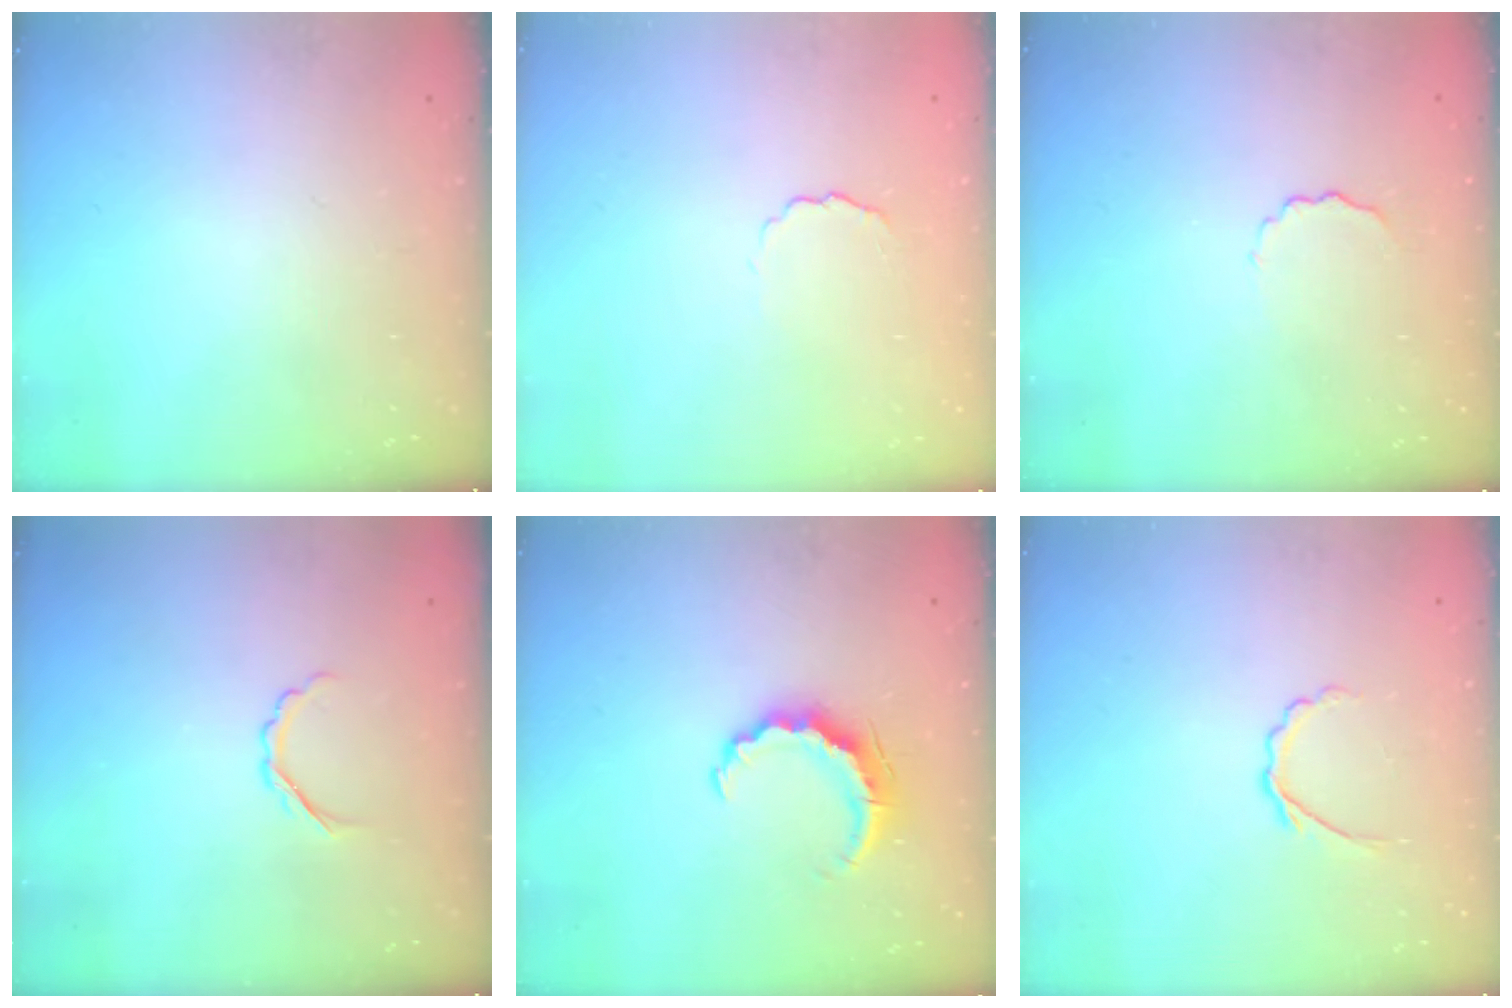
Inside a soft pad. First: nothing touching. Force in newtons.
{"total": 2.4, "press": 2.4, "slide": 0.5}
{"total": 4.1, "press": 4.0, "slide": 0.8}
{"total": 2.7, "press": 2.6, "slide": 0.8}
{"total": 7.6, "press": 7.6, "slide": 0.3}
{"total": 3.1, "press": 2.9, "slide": 1.0}